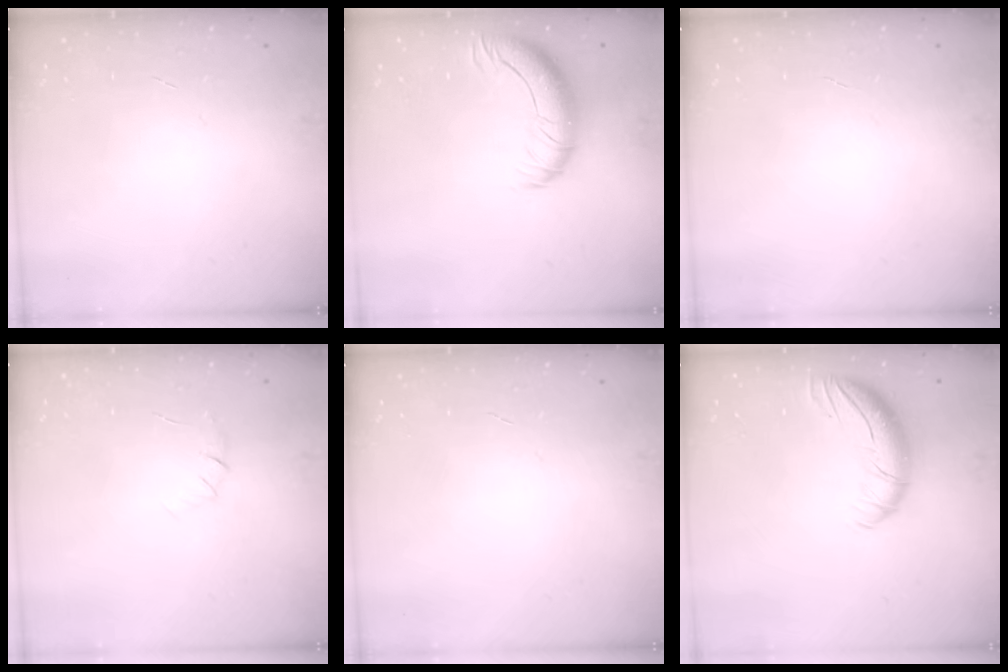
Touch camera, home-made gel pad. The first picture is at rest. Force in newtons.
{"total": 11.9, "press": 11.6, "slide": 2.2}
{"total": 0.0}
{"total": 4.1, "press": 3.9, "slide": 1.1}
{"total": 0.0}
{"total": 11.5, "press": 11.2, "slide": 2.6}